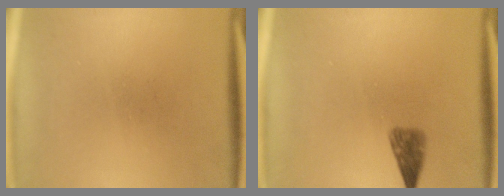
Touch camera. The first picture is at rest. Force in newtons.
{"total": 2.5}